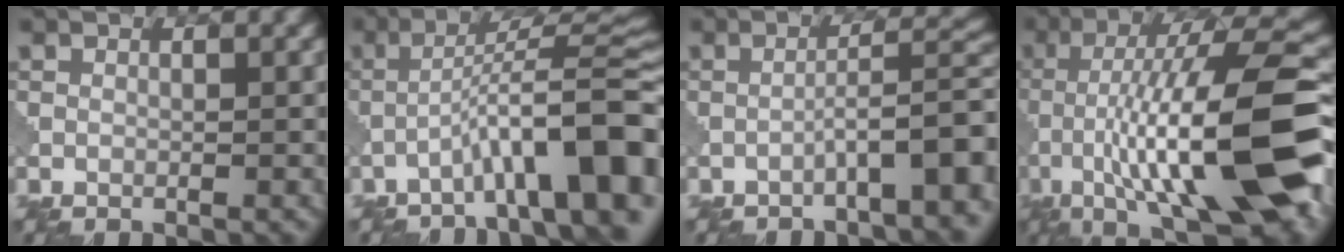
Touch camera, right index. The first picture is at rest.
{"total": 10.6, "force": [-4.7, 1.9, 9.2], "torque": [-0.127, 0.029, -0.063]}
{"total": 6.6, "force": [-3.3, 1.3, 5.5], "torque": [-0.070, 0.026, -0.045]}
{"total": 15.1, "force": [-3.8, 3.5, 14.2], "torque": [-0.218, 0.029, -0.045]}